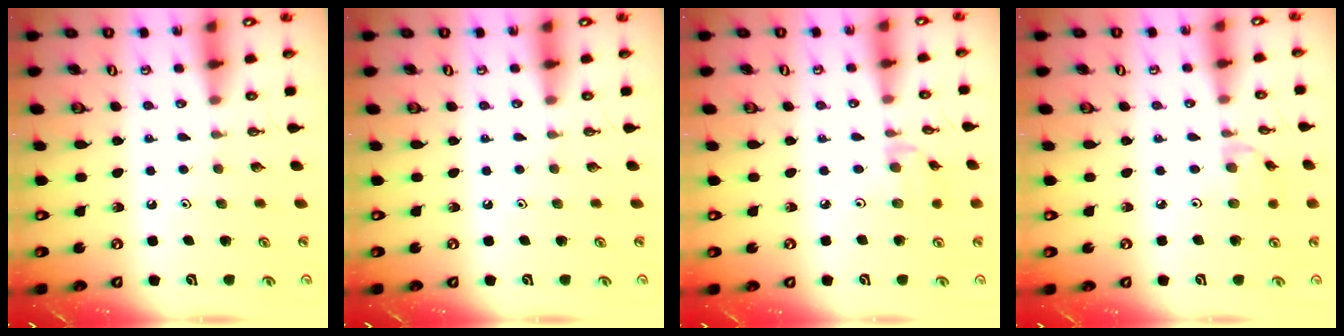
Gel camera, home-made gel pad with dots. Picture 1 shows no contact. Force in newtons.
{"total": 0.0}
{"total": 2.0, "press": 2.0, "slide": 0.4}
{"total": 0.7, "press": 0.7, "slide": 0.2}